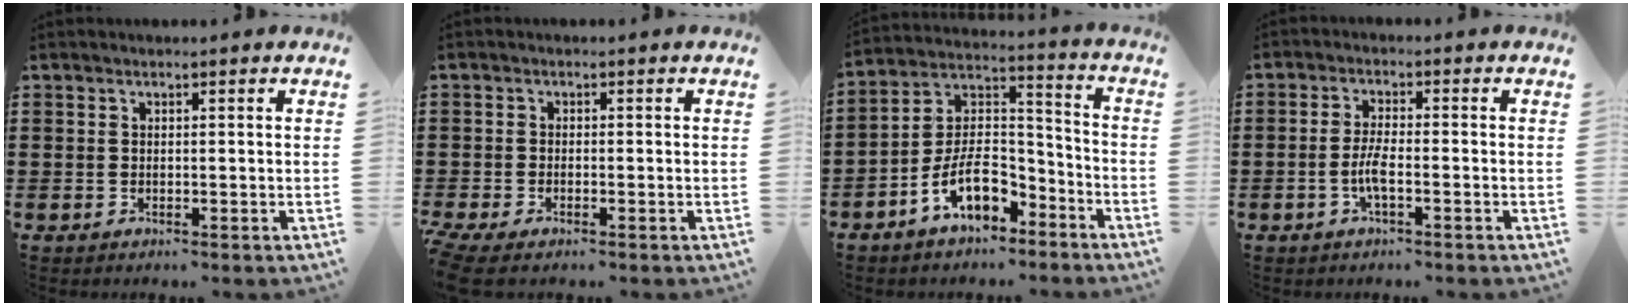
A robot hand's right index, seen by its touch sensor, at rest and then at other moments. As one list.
[{"total": 1.4, "force": [-1.3, 0.1, 0.6], "torque": [-0.021, -0.004, -0.027]}, {"total": 10.2, "force": [-6.3, 5.4, 5.9], "torque": [-0.126, 0.014, -0.119]}, {"total": 3.8, "force": [-1.4, 0.7, 3.5], "torque": [-0.083, -0.006, -0.032]}]